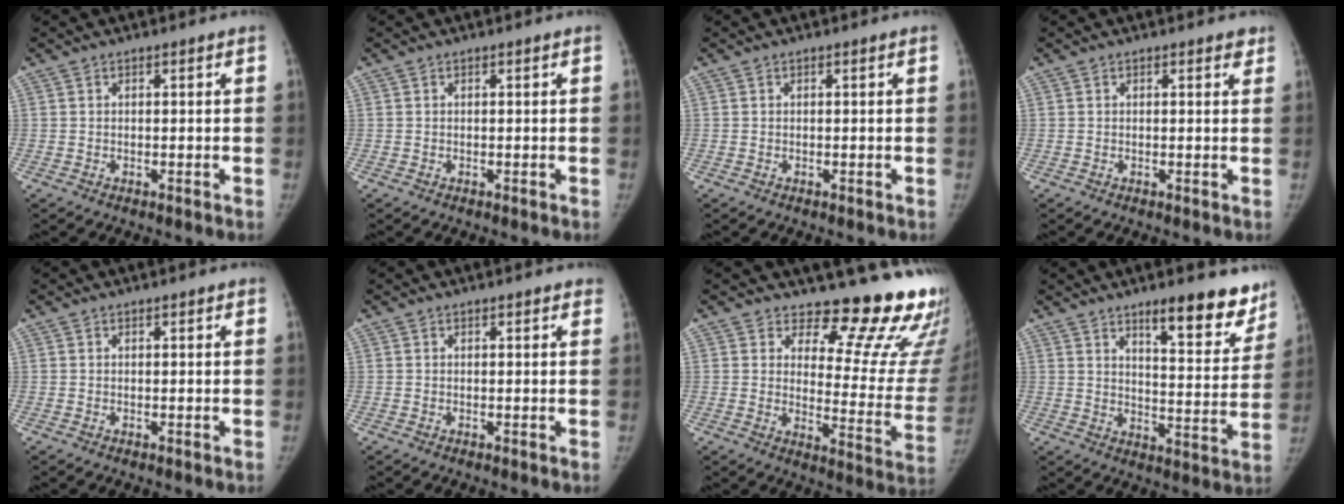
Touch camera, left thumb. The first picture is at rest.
{"total": 0.0}
{"total": 0.0}
{"total": 1.3, "force": [0.9, 0.6, 0.7], "torque": [0.002, -0.003, 0.007]}
{"total": 0.6, "force": [0.4, 0.2, 0.3], "torque": [-0.006, -0.002, 0.005]}
{"total": 1.6, "force": [1.2, 0.7, 0.8], "torque": [0.001, 0.000, 0.011]}
{"total": 18.7, "force": [16.6, 5.5, 6.6], "torque": [-0.025, -0.170, 0.192]}
{"total": 14.7, "force": [10.4, 4.4, 9.3], "torque": [-0.069, -0.070, 0.148]}